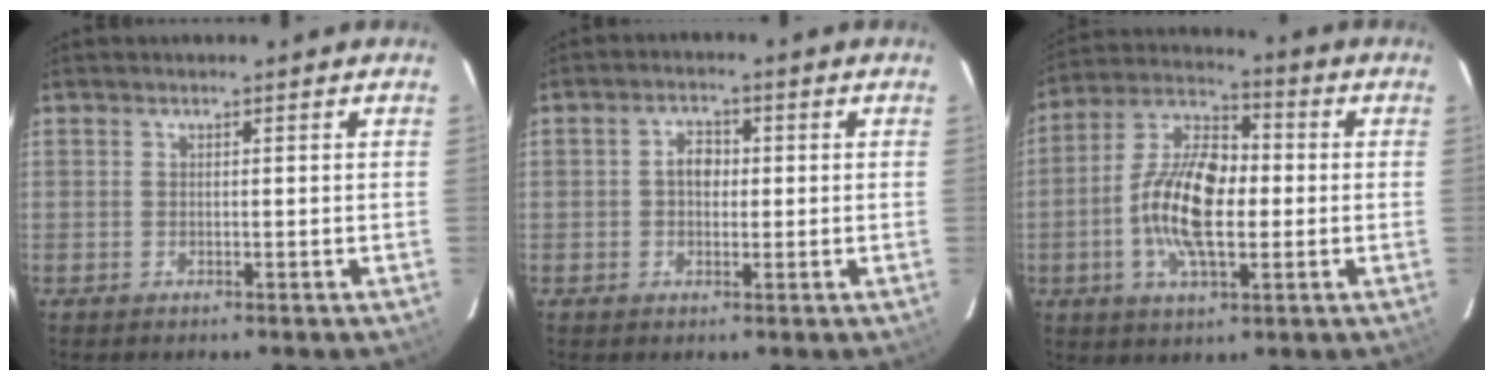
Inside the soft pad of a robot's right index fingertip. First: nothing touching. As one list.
[{"total": 3.4, "force": [0.1, 2.6, 2.2], "torque": [-0.036, 0.012, 0.000]}, {"total": 14.3, "force": [-1.7, 6.5, 12.7], "torque": [-0.251, 0.011, -0.040]}]